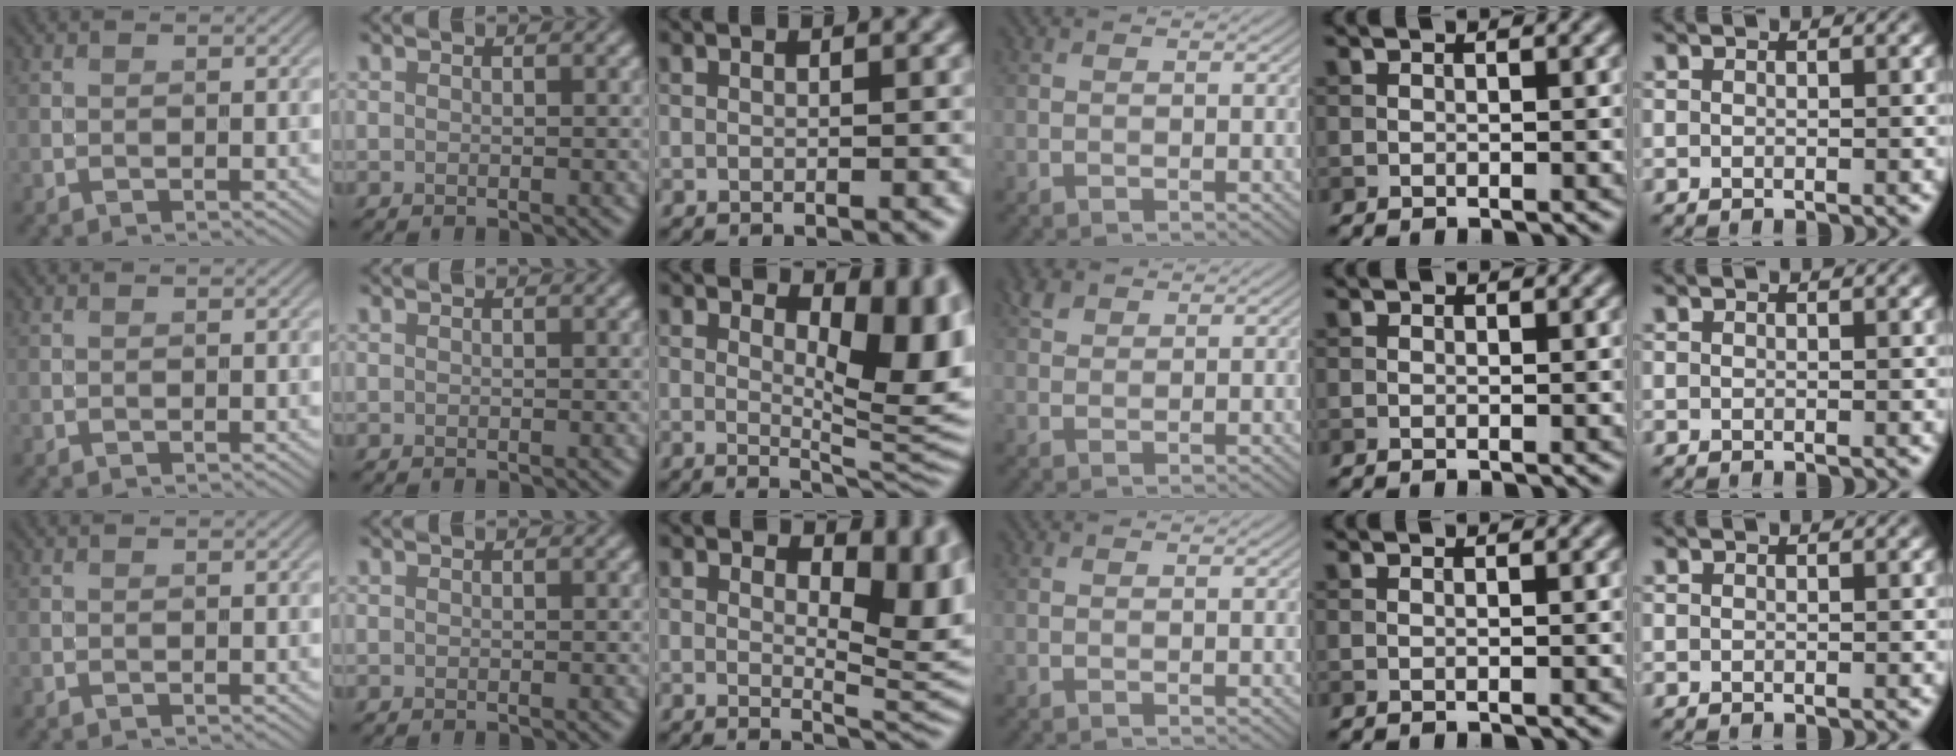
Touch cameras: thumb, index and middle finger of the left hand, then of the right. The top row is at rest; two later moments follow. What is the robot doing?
{"motion": "screw", "object": "dispenser bottle"}